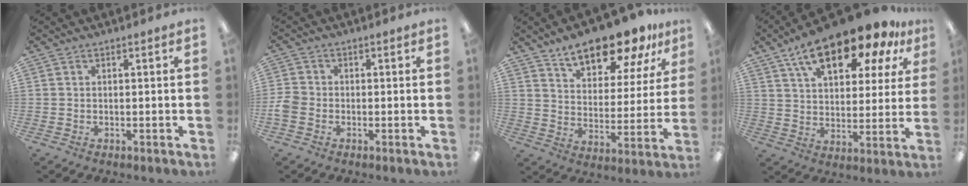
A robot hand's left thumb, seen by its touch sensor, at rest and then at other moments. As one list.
[{"total": 3.4, "force": [-1.5, 2.6, 1.5], "torque": [-0.021, 0.009, -0.024]}, {"total": 15.7, "force": [12.6, 5.7, 7.4], "torque": [-0.114, -0.075, 0.221]}, {"total": 18.7, "force": [13.0, 7.6, 11.0], "torque": [-0.189, -0.068, 0.221]}]